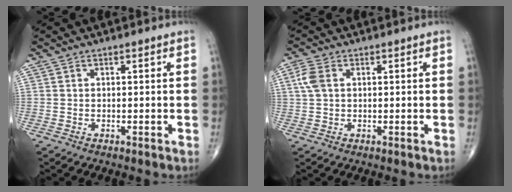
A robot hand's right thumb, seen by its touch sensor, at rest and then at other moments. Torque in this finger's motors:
{"motor_torque": [-0.22, 0.31, -0.03, 0.08, 0.00]}